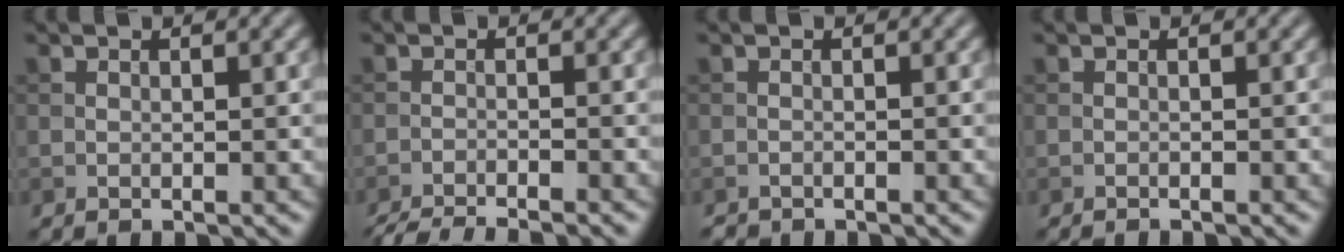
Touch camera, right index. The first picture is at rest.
{"total": 5.4, "force": [-5.0, 0.6, 1.9], "torque": [-0.032, -0.018, -0.083]}
{"total": 1.0, "force": [-1.0, 0.1, -0.1], "torque": [0.005, -0.004, -0.019]}
{"total": 0.8, "force": [-0.7, 0.1, 0.3], "torque": [0.002, 0.001, -0.013]}